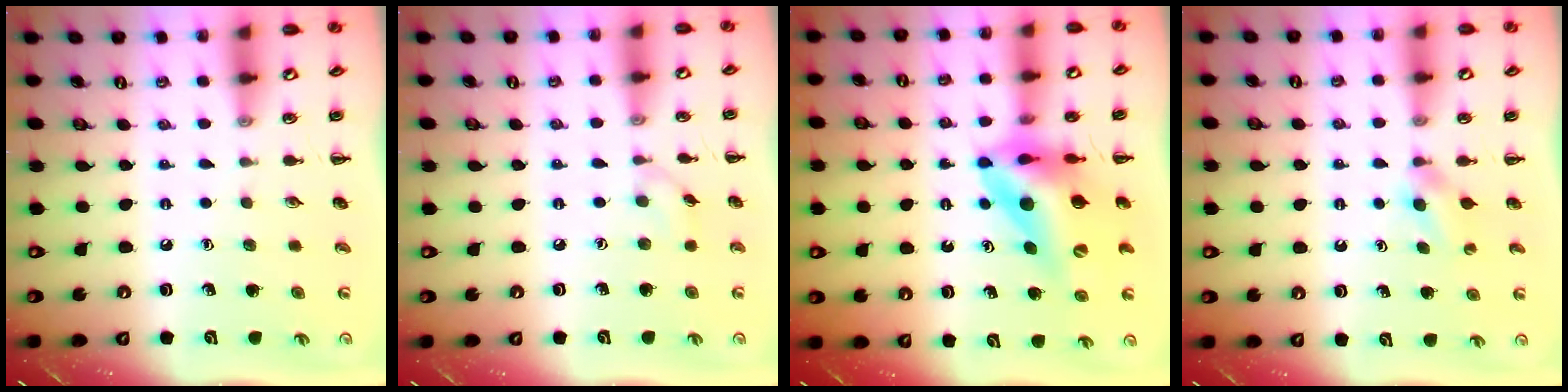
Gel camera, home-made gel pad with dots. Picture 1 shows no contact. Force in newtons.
{"total": 3.2, "press": 2.9, "slide": 1.3}
{"total": 13.1, "press": 12.4, "slide": 4.1}
{"total": 2.7, "press": 2.5, "slide": 1.0}